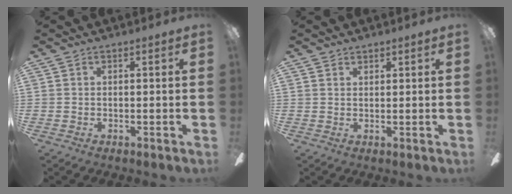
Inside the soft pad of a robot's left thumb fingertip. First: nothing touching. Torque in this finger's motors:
{"motor_torque": [0.10, 0.02, -0.01, -0.09, 0.03]}